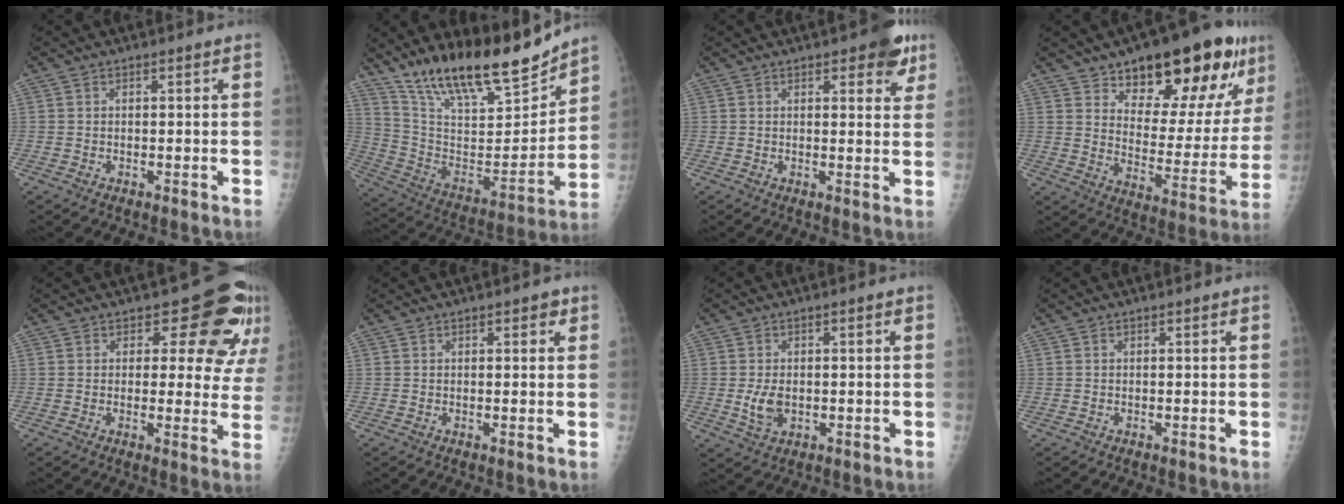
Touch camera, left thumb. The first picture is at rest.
{"total": 23.1, "force": [18.6, 6.5, 12.1], "torque": [-0.168, -0.092, 0.324]}
{"total": 6.4, "force": [3.6, 2.7, 4.5], "torque": [-0.027, -0.012, 0.037]}
{"total": 23.9, "force": [14.5, 9.8, 16.3], "torque": [-0.182, -0.058, 0.214]}
{"total": 11.4, "force": [7.8, 6.1, 5.7], "torque": [-0.016, -0.042, 0.070]}
{"total": 1.7, "force": [0.9, 0.9, 1.2], "torque": [-0.004, -0.001, 0.009]}
{"total": 4.5, "force": [-0.6, 2.9, 3.4], "torque": [-0.061, 0.000, -0.004]}
{"total": 0.0}